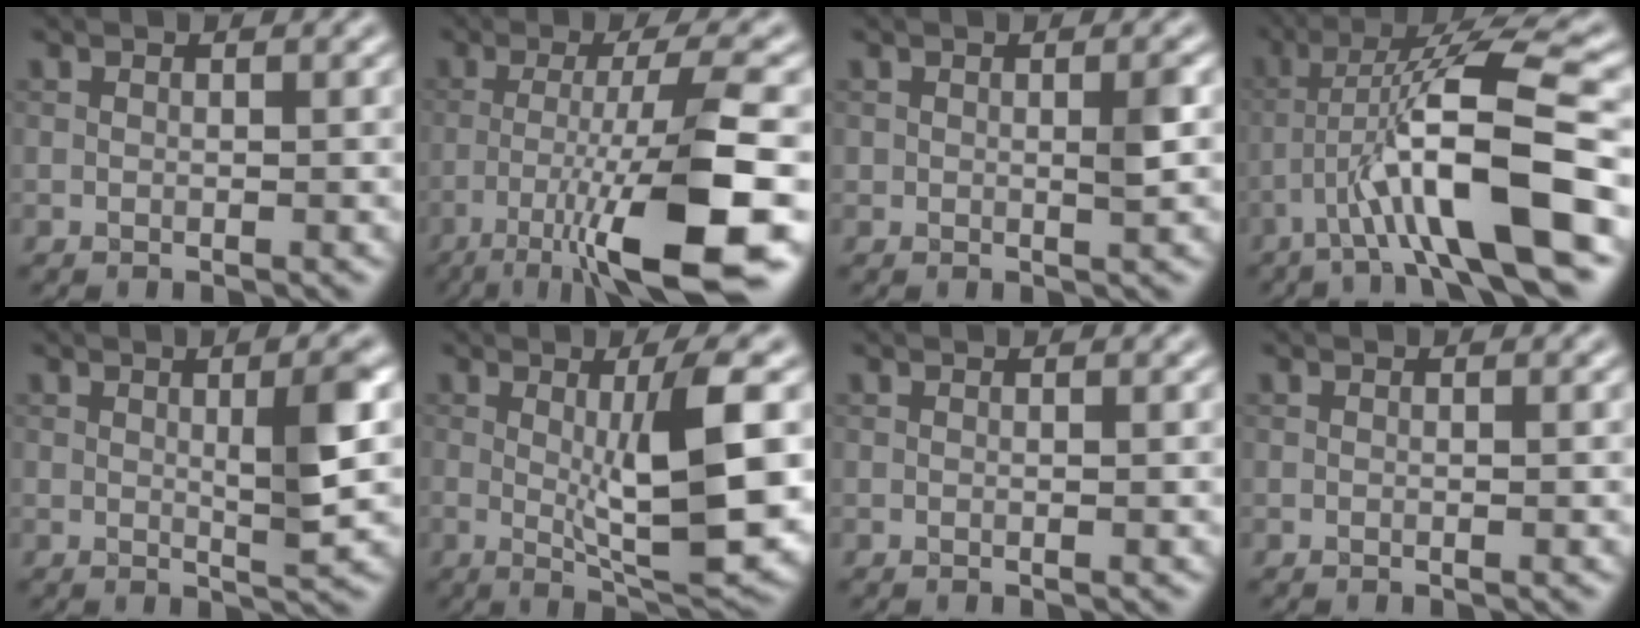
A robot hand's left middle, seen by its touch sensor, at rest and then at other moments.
{"total": 11.6, "force": [-5.6, 1.8, 10.0], "torque": [-0.156, 0.004, -0.092]}
{"total": 1.0, "force": [0.2, 0.3, 0.9], "torque": [-0.015, -0.003, 0.002]}
{"total": 10.3, "force": [-3.8, 1.5, 9.4], "torque": [-0.157, 0.020, -0.068]}
{"total": 4.1, "force": [0.8, 0.6, 4.0], "torque": [-0.060, 0.005, 0.011]}
{"total": 8.6, "force": [0.6, 1.7, 8.4], "torque": [-0.122, -0.013, 0.018]}
{"total": 0.9, "force": [0.6, 0.2, 0.5], "torque": [-0.009, 0.000, 0.002]}
{"total": 0.0}